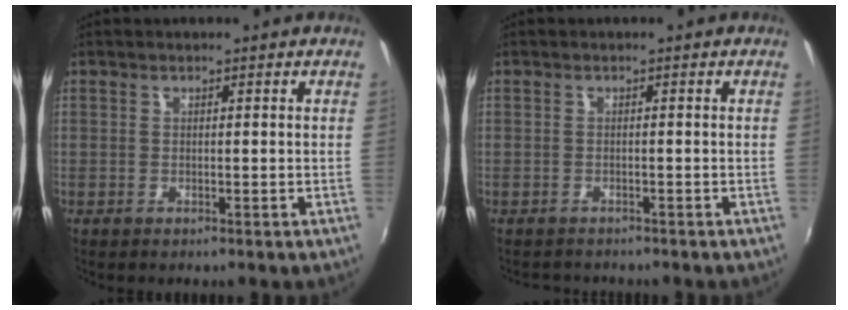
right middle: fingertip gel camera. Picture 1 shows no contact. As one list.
[{"total": 2.4, "force": [-2.2, 0.8, 0.3], "torque": [-0.011, -0.012, -0.036]}]